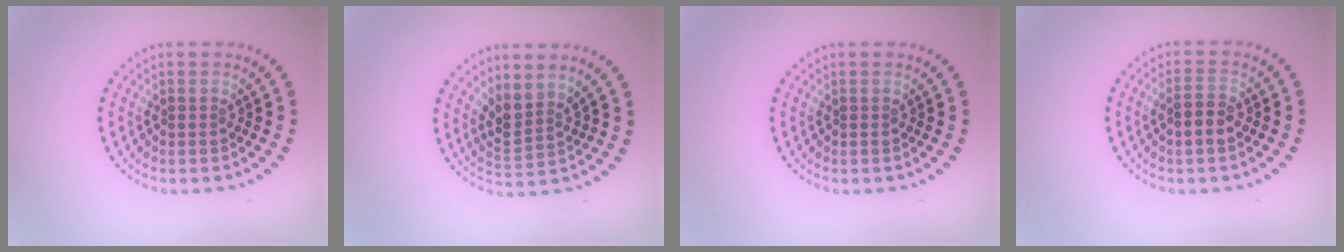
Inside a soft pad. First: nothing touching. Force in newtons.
{"total": 2.7, "press": 2.0, "slide": 1.8}
{"total": 0.0}
{"total": 2.2, "press": 2.2, "slide": 0.3}